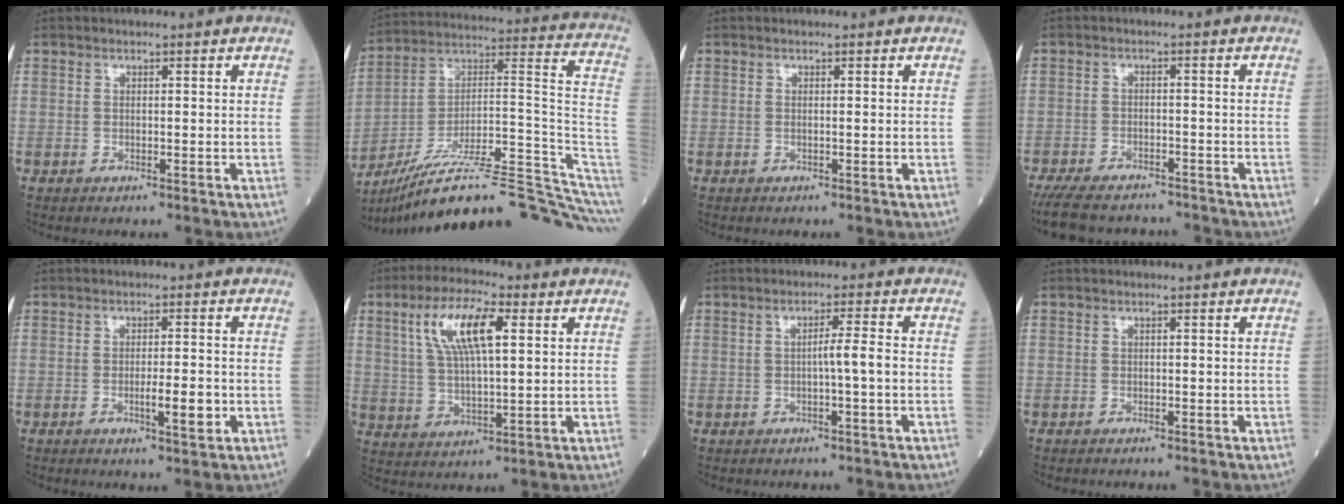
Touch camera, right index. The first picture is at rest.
{"total": 27.5, "force": [-21.7, 1.8, 16.8], "torque": [-0.161, 0.039, -0.329]}
{"total": 0.0}
{"total": 13.1, "force": [-11.4, 4.0, 5.1], "torque": [-0.115, -0.009, -0.163]}
{"total": 4.2, "force": [-1.2, 0.6, 4.0], "torque": [-0.062, -0.002, -0.014]}
{"total": 11.0, "force": [4.0, 2.8, 9.9], "torque": [-0.196, 0.016, 0.076]}
{"total": 3.1, "force": [-0.5, -0.4, 3.0], "torque": [-0.047, 0.002, -0.009]}
{"total": 0.0}